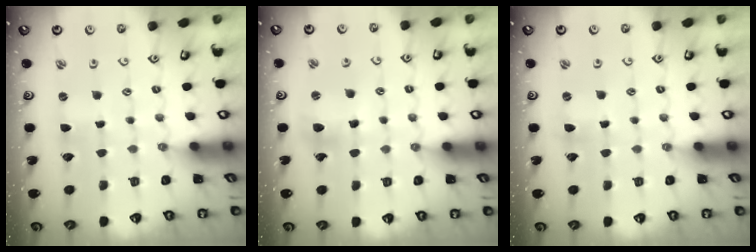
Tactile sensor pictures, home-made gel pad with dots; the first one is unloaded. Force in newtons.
{"total": 9.2, "press": 9.1, "slide": 1.3}
{"total": 1.7, "press": 1.7, "slide": 0.3}